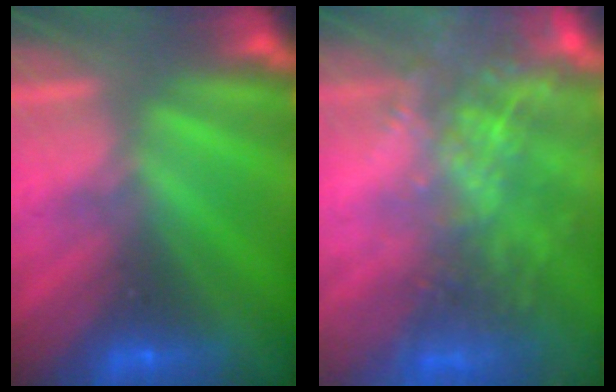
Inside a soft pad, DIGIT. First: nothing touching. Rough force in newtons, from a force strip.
{"total": 5.7}